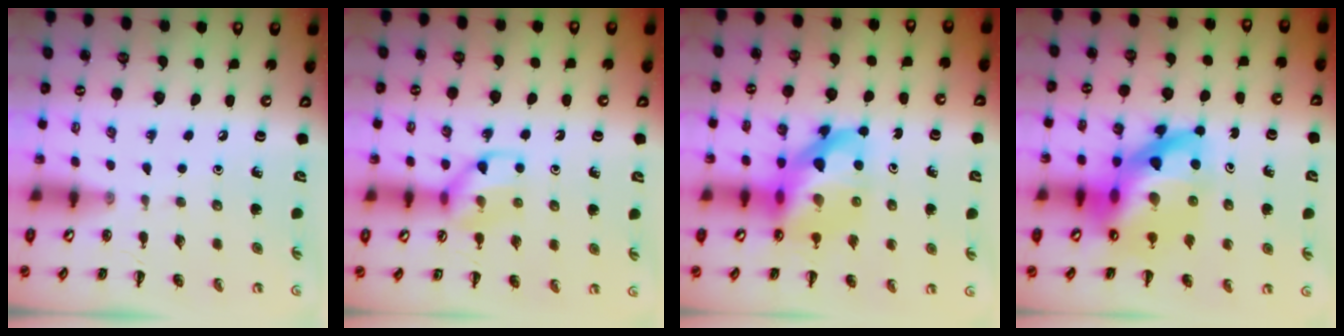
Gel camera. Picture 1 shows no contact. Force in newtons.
{"total": 10.9, "press": 10.8, "slide": 1.1}
{"total": 15.9, "press": 15.3, "slide": 4.2}
{"total": 18.7, "press": 18.0, "slide": 4.9}